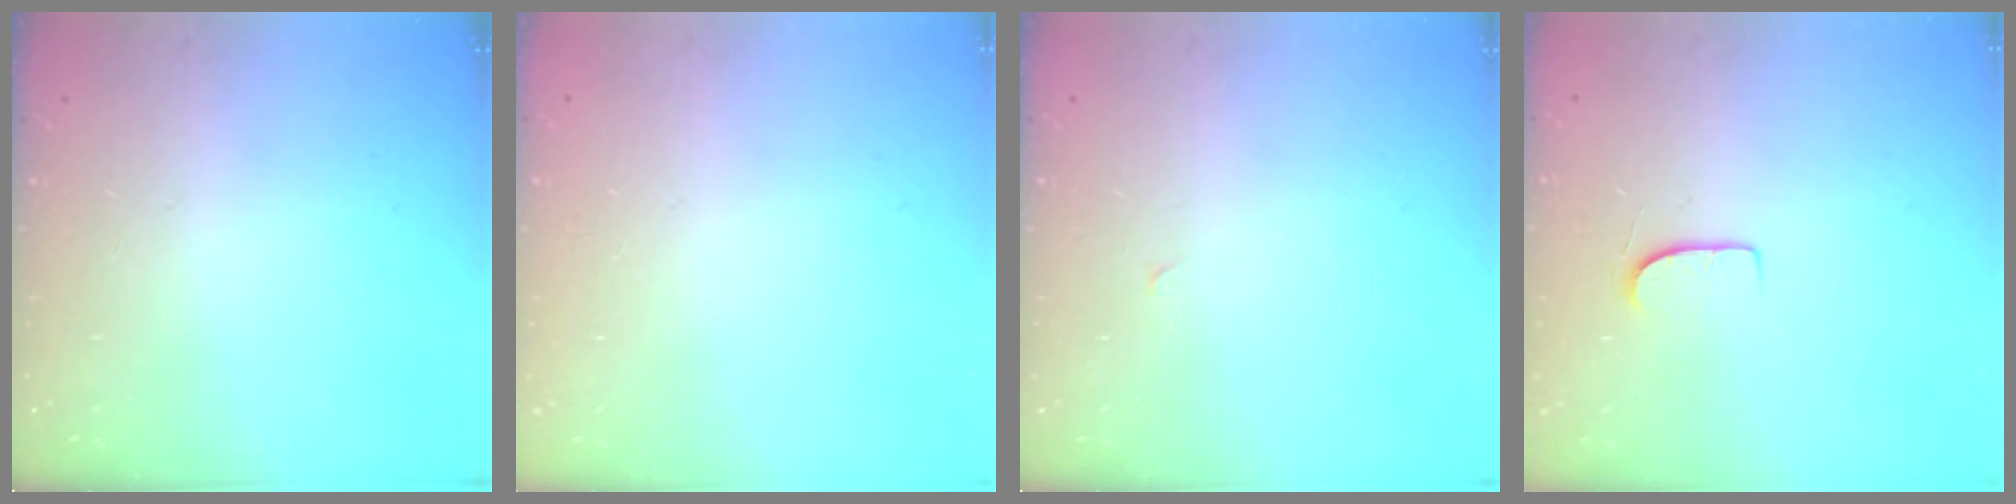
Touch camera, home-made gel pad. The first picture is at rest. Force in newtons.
{"total": 0.0}
{"total": 0.0}
{"total": 6.1, "press": 6.1, "slide": 0.5}